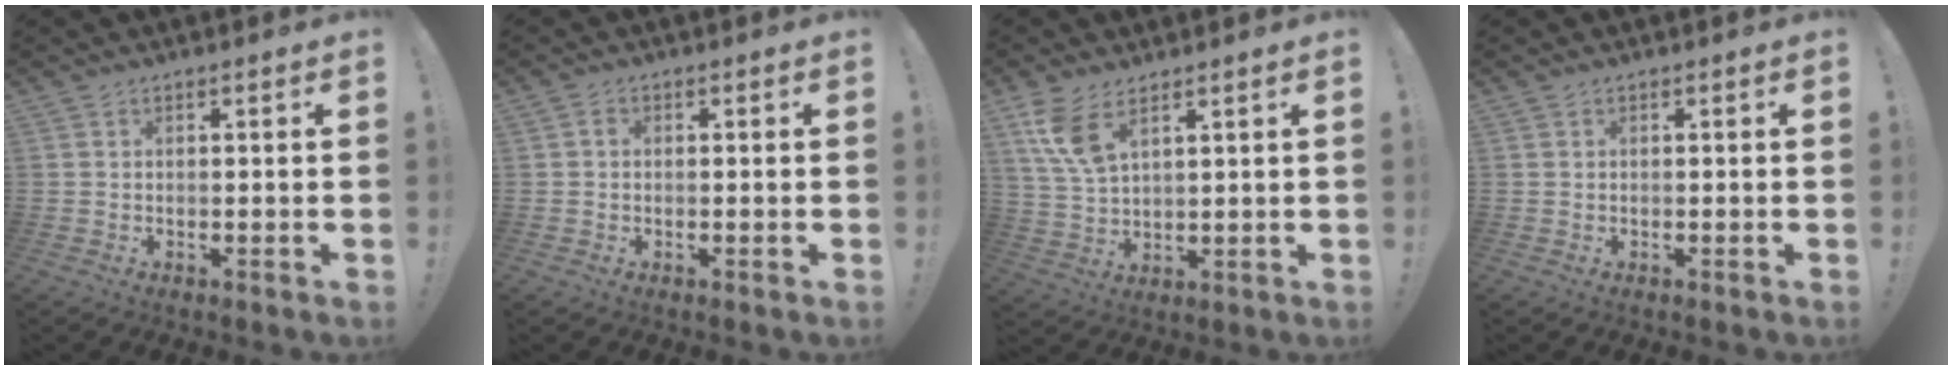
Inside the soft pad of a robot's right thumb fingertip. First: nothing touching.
{"total": 1.6, "force": [-0.3, 1.3, 0.8], "torque": [-0.015, 0.006, -0.007]}
{"total": 8.8, "force": [5.3, 3.8, 5.9], "torque": [-0.120, -0.023, 0.098]}
{"total": 0.0}